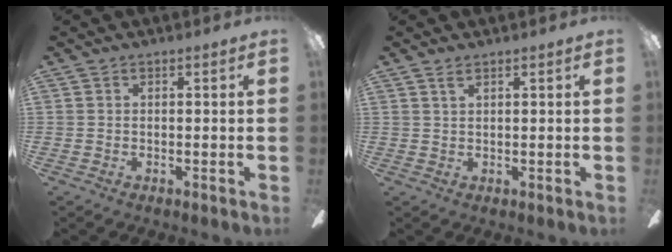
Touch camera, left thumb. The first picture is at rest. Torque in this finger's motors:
{"motor_torque": [-0.13, -0.05, -0.18, -0.26, 0.07]}